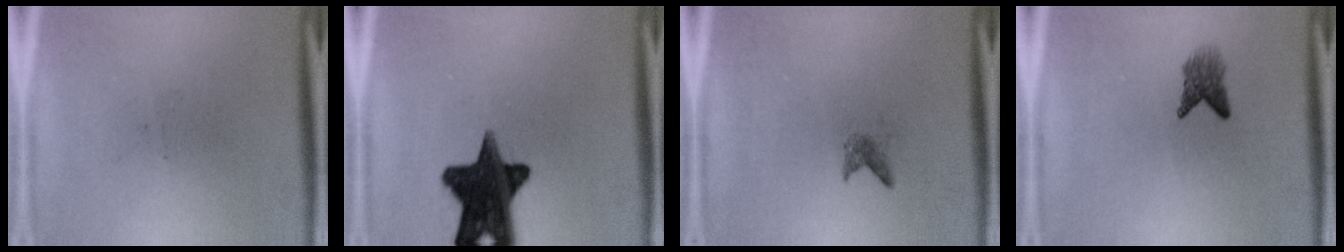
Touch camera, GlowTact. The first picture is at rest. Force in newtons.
{"total": 16.4}
{"total": 0.9}
{"total": 2.8}